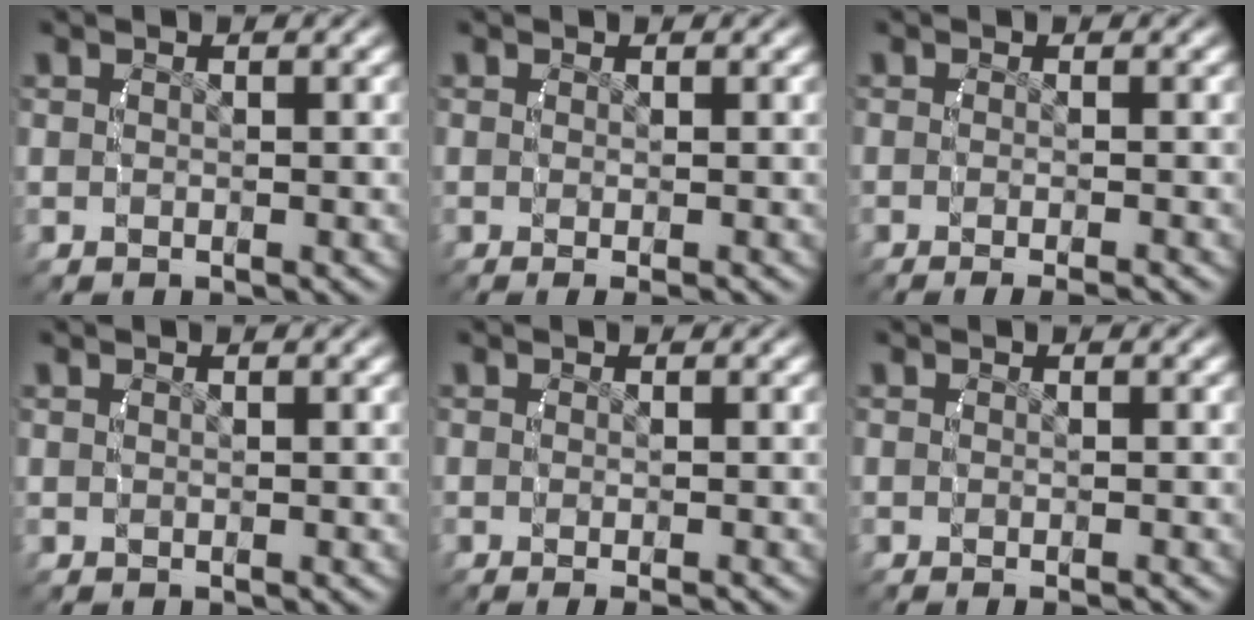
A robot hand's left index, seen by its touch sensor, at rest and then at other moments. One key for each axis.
{"total": 1.7, "fx": -1.0, "fy": 0.1, "fz": 1.4, "tx": -0.016, "ty": -0.002, "tz": -0.012}
{"total": 3.2, "fx": -2.7, "fy": 0.3, "fz": 1.7, "tx": -0.021, "ty": -0.008, "tz": -0.035}
{"total": 0.0}
{"total": 1.7, "fx": -1.2, "fy": 0.0, "fz": 1.2, "tx": -0.015, "ty": -0.002, "tz": -0.015}
{"total": 1.0, "fx": -0.8, "fy": 0.0, "fz": 0.6, "tx": -0.009, "ty": 0.000, "tz": -0.010}